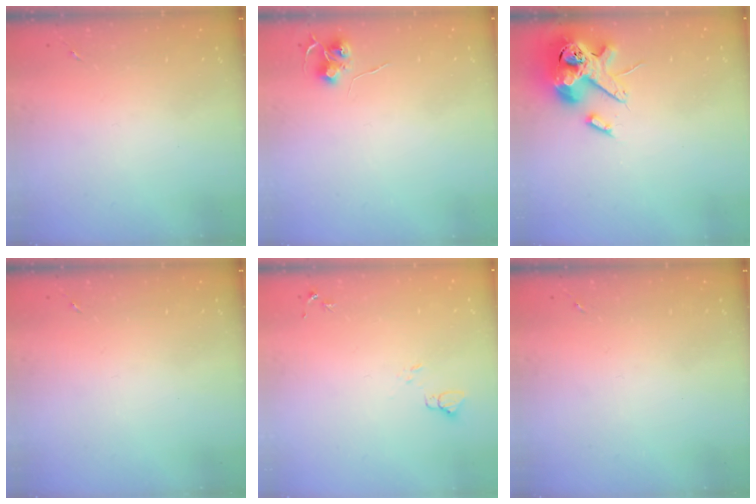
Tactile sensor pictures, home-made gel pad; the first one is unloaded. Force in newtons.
{"total": 6.4, "press": 6.3, "slide": 0.6}
{"total": 15.3, "press": 15.1, "slide": 2.6}
{"total": 0.0}
{"total": 4.5, "press": 4.5, "slide": 0.4}
{"total": 0.0}